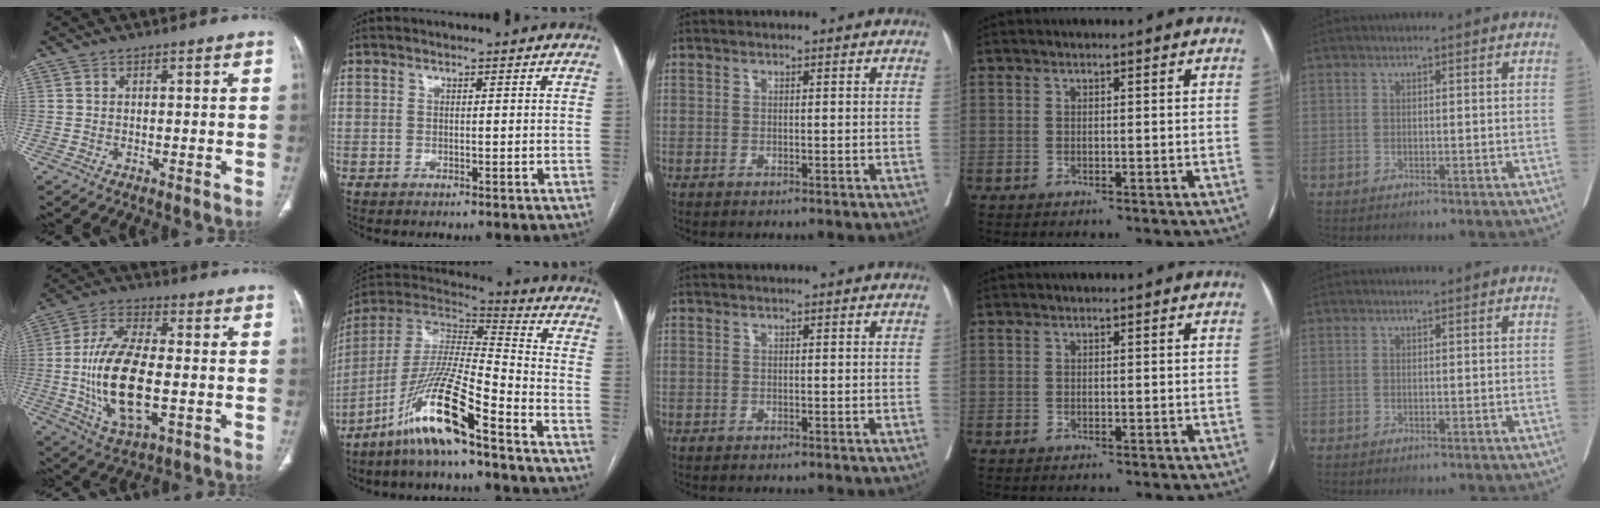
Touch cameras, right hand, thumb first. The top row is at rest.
{"thumb": {"total": 16.9, "force": [-2.1, 7.6, 15.0], "torque": [-0.293, 0.003, -0.035]}, "index": {"total": 15.1, "force": [-9.6, 0.6, 11.6], "torque": [-0.241, -0.009, -0.184]}}